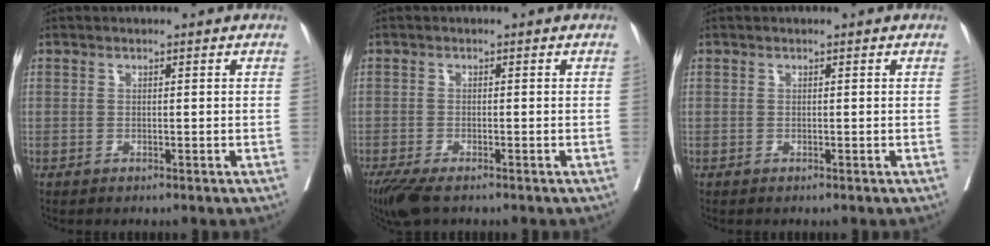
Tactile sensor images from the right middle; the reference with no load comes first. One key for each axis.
{"total": 5.2, "fx": -3.9, "fy": 1.3, "fz": 3.2, "tx": -0.055, "ty": -0.013, "tz": -0.067}
{"total": 0.0}